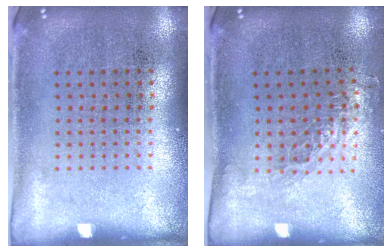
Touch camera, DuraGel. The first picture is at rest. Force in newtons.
{"total": 0.8, "press": 0.8, "slide": 0.2}